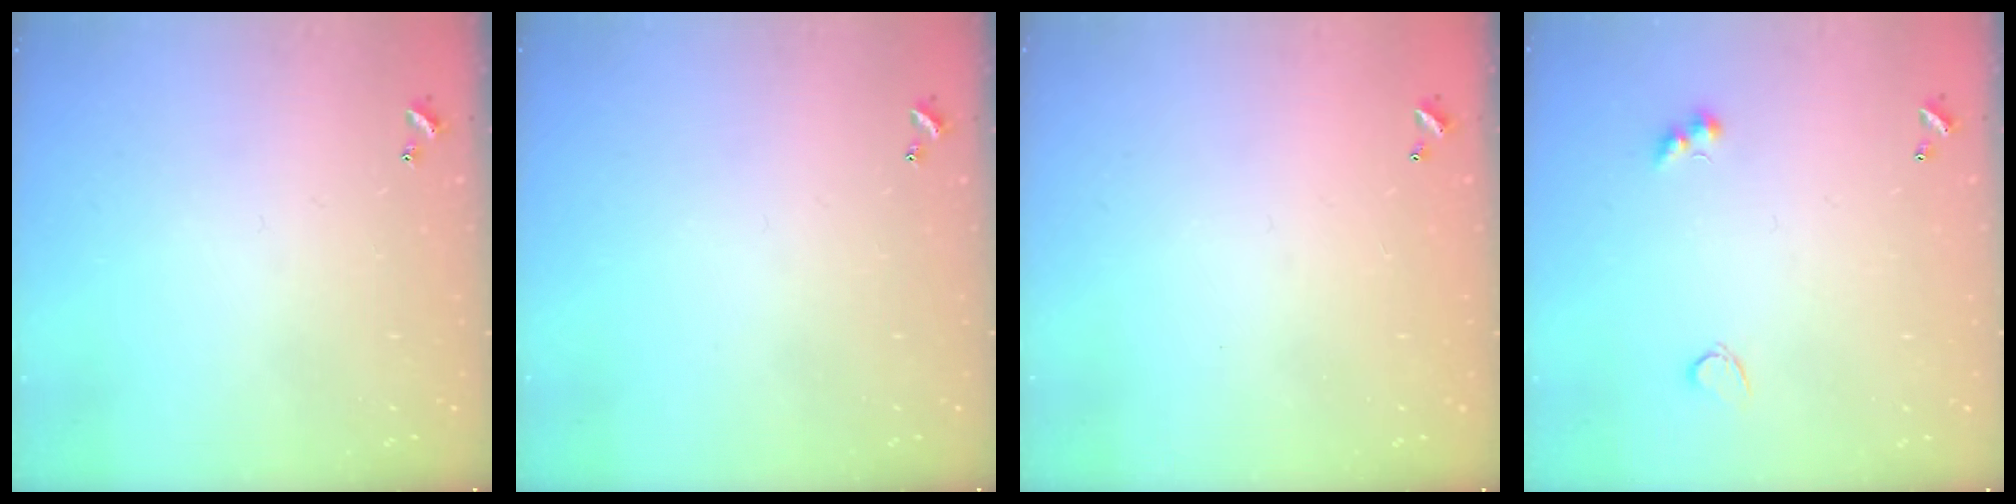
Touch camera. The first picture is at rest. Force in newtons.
{"total": 0.0}
{"total": 2.9, "press": 2.9, "slide": 0.1}
{"total": 2.8, "press": 2.7, "slide": 0.7}